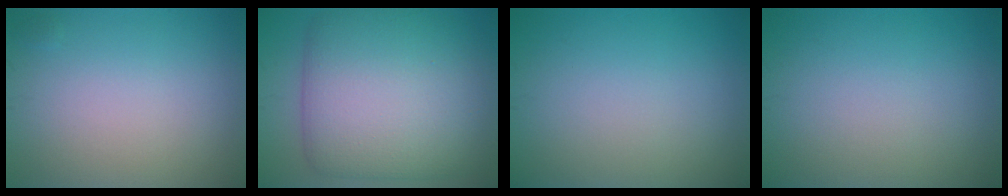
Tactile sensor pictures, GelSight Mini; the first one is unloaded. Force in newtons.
{"total": 12.3, "press": 12.3, "slide": 0.5}
{"total": 0.0}
{"total": 0.0}